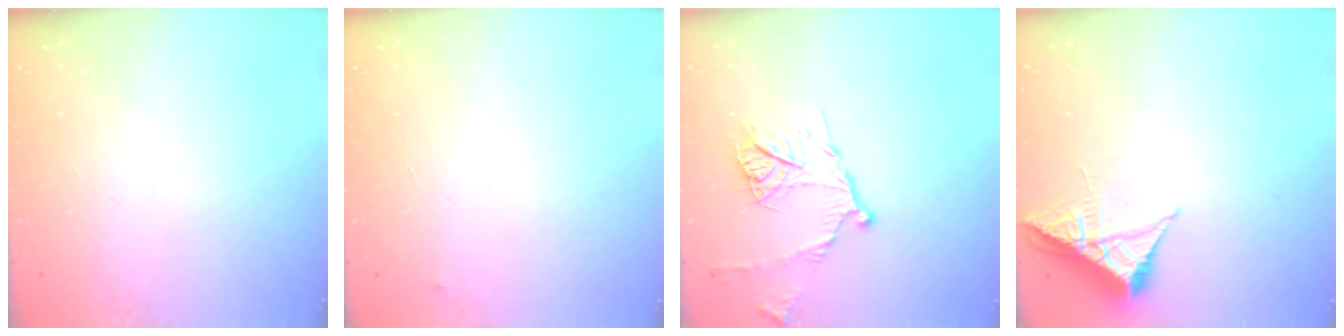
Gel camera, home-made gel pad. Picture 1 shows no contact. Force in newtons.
{"total": 2.5, "press": 2.5, "slide": 0.4}
{"total": 12.4, "press": 12.4, "slide": 1.0}
{"total": 6.1, "press": 6.0, "slide": 0.7}